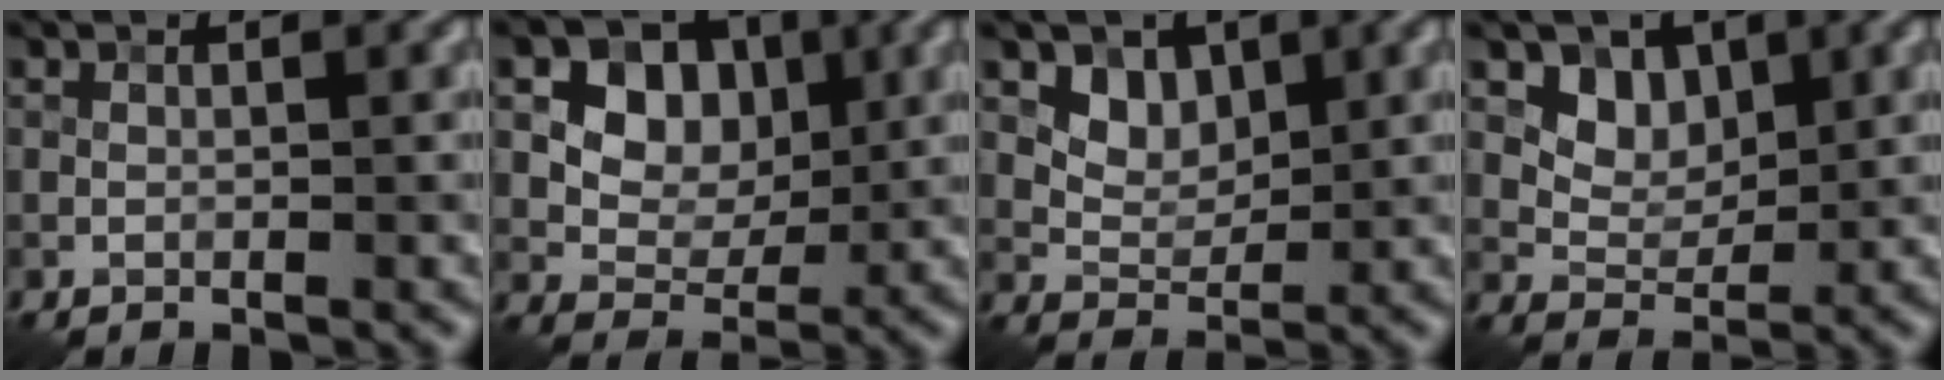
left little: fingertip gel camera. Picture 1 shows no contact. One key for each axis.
{"total": 6.4, "fx": 1.6, "fy": 5.0, "fz": 3.6, "tx": -0.061, "ty": 0.002, "tz": 0.017}
{"total": 3.0, "fx": 1.5, "fy": 2.2, "fz": 1.4, "tx": -0.025, "ty": -0.013, "tz": 0.031}
{"total": 3.6, "fx": 1.8, "fy": 2.7, "fz": 1.6, "tx": -0.033, "ty": -0.018, "tz": 0.040}